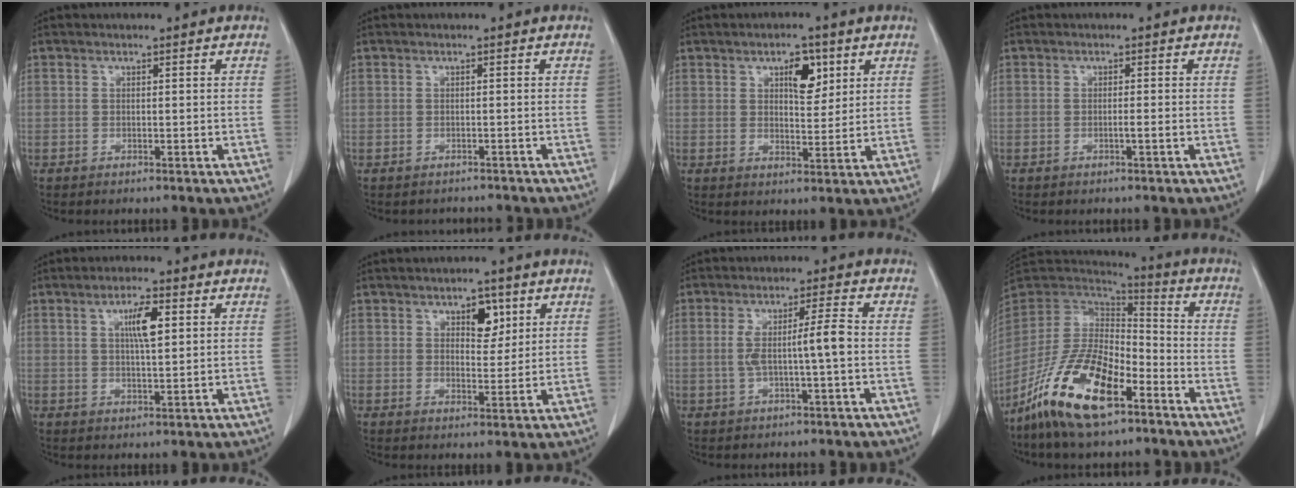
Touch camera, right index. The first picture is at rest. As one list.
[{"total": 2.1, "force": [-1.8, 1.1, -0.2], "torque": [-0.002, 0.003, -0.026]}, {"total": 5.4, "force": [2.5, 2.3, 4.2], "torque": [-0.064, 0.002, 0.040]}, {"total": 0.9, "force": [-0.4, -0.2, 0.8], "torque": [-0.017, 0.000, -0.006]}, {"total": 5.1, "force": [1.6, 0.9, 4.8], "torque": [-0.085, 0.001, 0.029]}, {"total": 4.5, "force": [2.2, 2.3, 3.1], "torque": [-0.042, 0.002, 0.034]}, {"total": 5.4, "force": [-0.5, -0.3, 5.4], "torque": [-0.100, 0.011, -0.007]}, {"total": 17.4, "force": [-9.9, 5.5, 13.1], "torque": [-0.269, -0.014, -0.187]}]